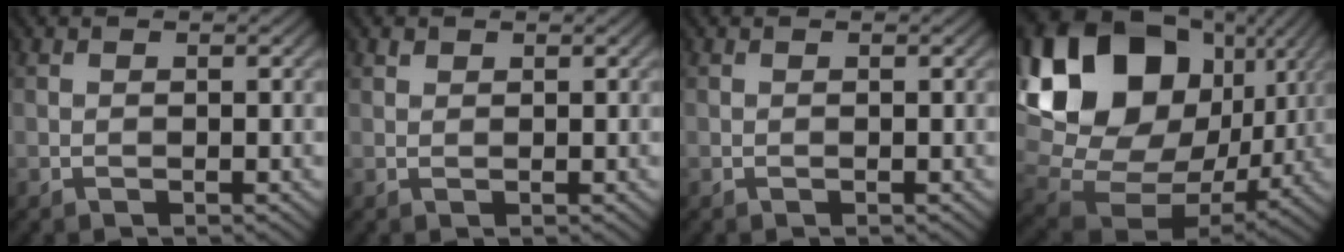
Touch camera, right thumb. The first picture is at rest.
{"total": 0.6, "force": [0.5, 0.3, 0.1], "torque": [-0.001, -0.001, 0.011]}
{"total": 0.0}
{"total": 22.8, "force": [6.9, 17.7, 12.7], "torque": [-0.322, 0.014, 0.145]}